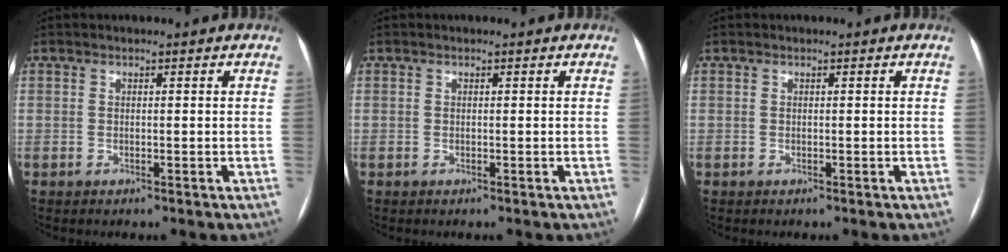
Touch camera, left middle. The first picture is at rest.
{"total": 0.0}
{"total": 0.0}